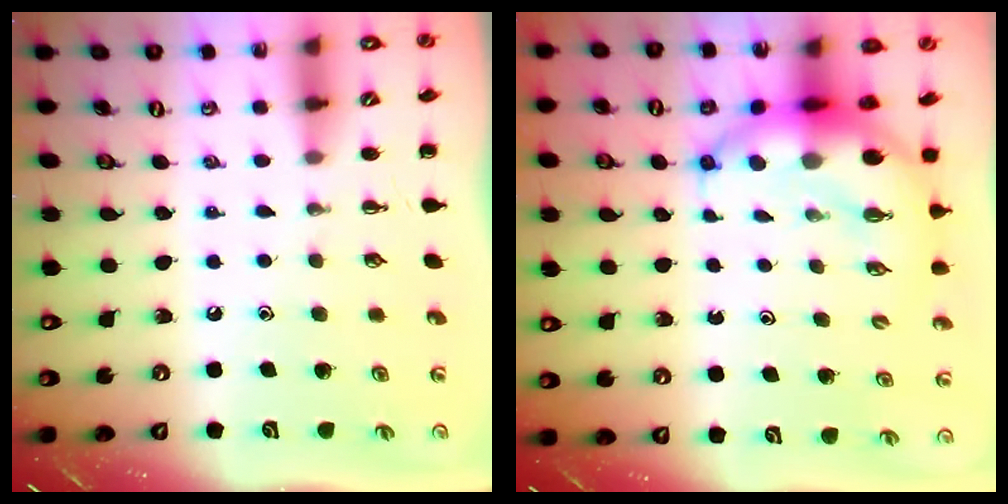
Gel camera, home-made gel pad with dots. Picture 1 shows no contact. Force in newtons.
{"total": 9.4, "press": 9.1, "slide": 2.4}